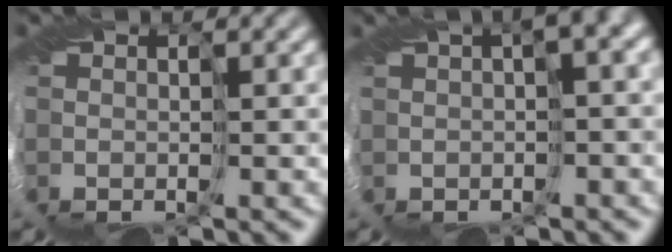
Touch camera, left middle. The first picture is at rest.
{"total": 4.2, "force": [1.3, 0.8, 3.9], "torque": [-0.055, 0.020, 0.019]}